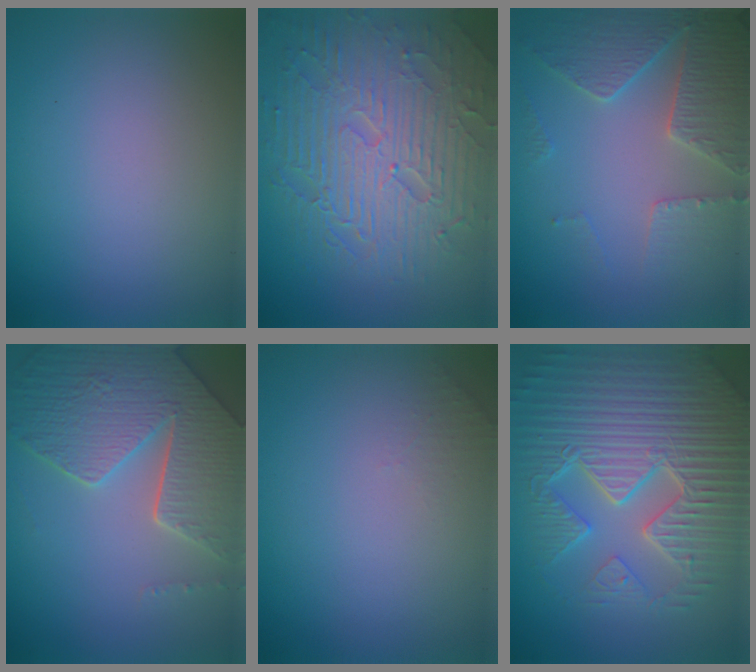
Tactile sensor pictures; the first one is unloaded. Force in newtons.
{"total": 9.7, "press": 6.5, "slide": 7.2}
{"total": 4.3, "press": 4.3, "slide": 0.6}
{"total": 8.4, "press": 6.0, "slide": 5.8}
{"total": 1.0, "press": 0.9, "slide": 0.3}
{"total": 9.6, "press": 6.8, "slide": 6.8}